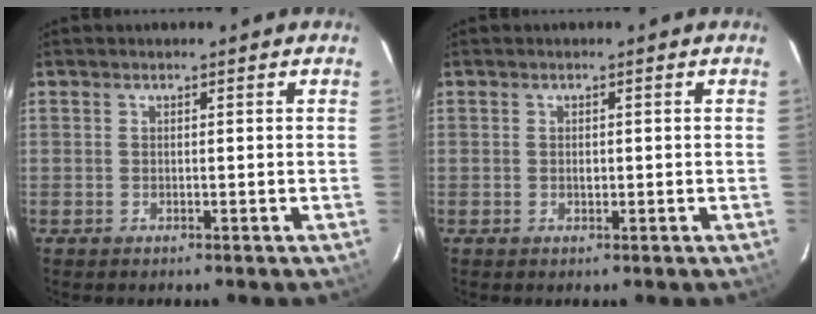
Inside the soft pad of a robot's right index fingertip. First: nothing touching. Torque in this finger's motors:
{"motor_torque": [0.33, 0.00, 0.08, 0.02]}